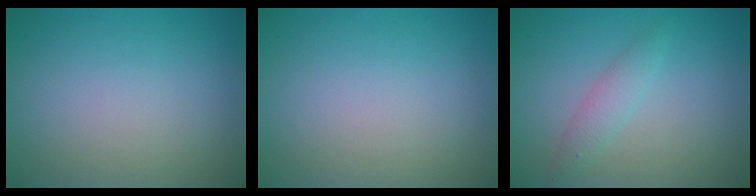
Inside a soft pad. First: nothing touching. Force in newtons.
{"total": 0.0}
{"total": 1.8, "press": 1.8, "slide": 0.1}